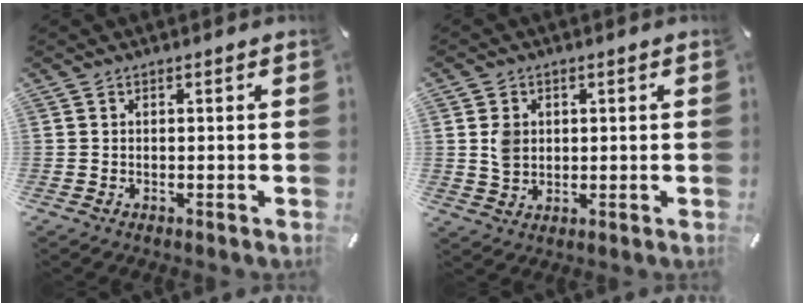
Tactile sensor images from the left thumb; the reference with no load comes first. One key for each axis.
{"total": 4.6, "fx": 0.9, "fy": 4.2, "fz": 1.8, "tx": -0.031, "ty": 0.004, "tz": 0.018}